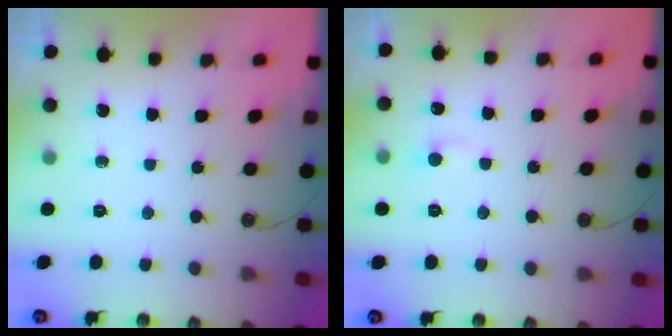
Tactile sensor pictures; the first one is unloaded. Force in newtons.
{"total": 0.9, "press": 0.8, "slide": 0.4}